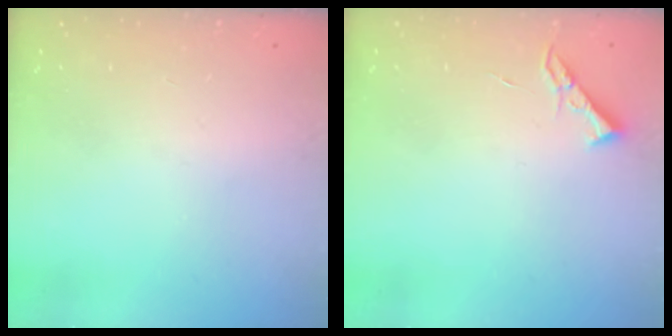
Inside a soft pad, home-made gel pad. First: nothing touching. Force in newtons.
{"total": 4.3, "press": 4.2, "slide": 0.7}